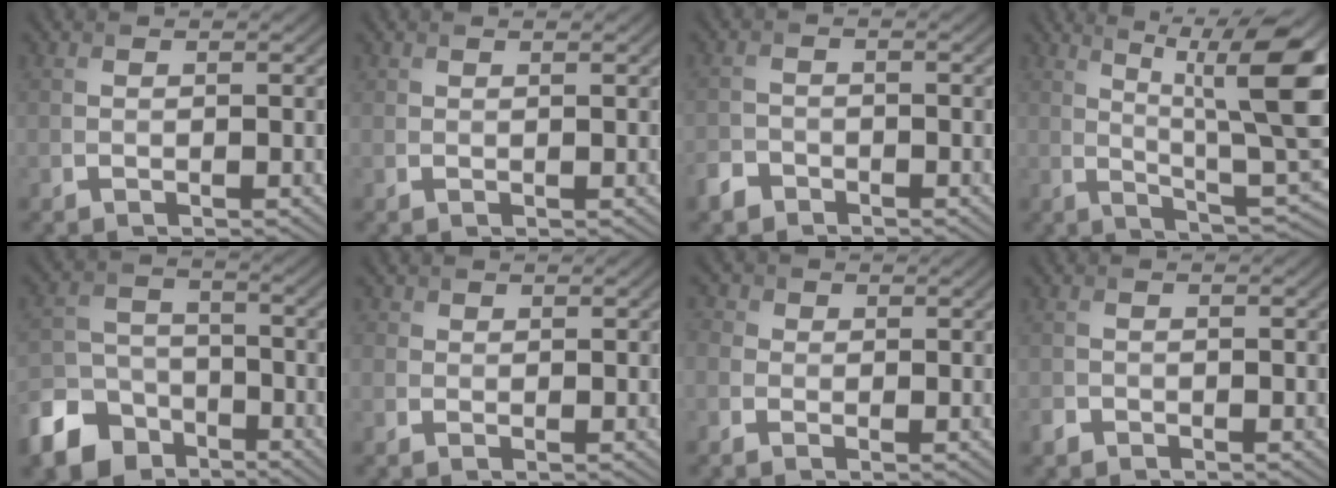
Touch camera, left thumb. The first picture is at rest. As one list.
[{"total": 0.8, "force": [0.7, 0.2, 0.3], "torque": [-0.007, -0.001, 0.014]}, {"total": 2.6, "force": [-2.0, 1.6, 0.8], "torque": [-0.018, -0.003, -0.052]}, {"total": 13.6, "force": [5.1, 3.3, 12.1], "torque": [-0.175, 0.009, 0.081]}, {"total": 10.5, "force": [-6.6, 6.9, 4.4], "torque": [-0.111, -0.025, -0.136]}, {"total": 1.1, "force": [0.3, 1.1, 0.1], "torque": [0.001, -0.002, -0.001]}, {"total": 2.8, "force": [-0.4, 2.5, 1.0], "torque": [-0.031, 0.005, -0.016]}, {"total": 1.2, "force": [-1.0, 0.7, 0.3], "torque": [-0.007, -0.002, -0.023]}]